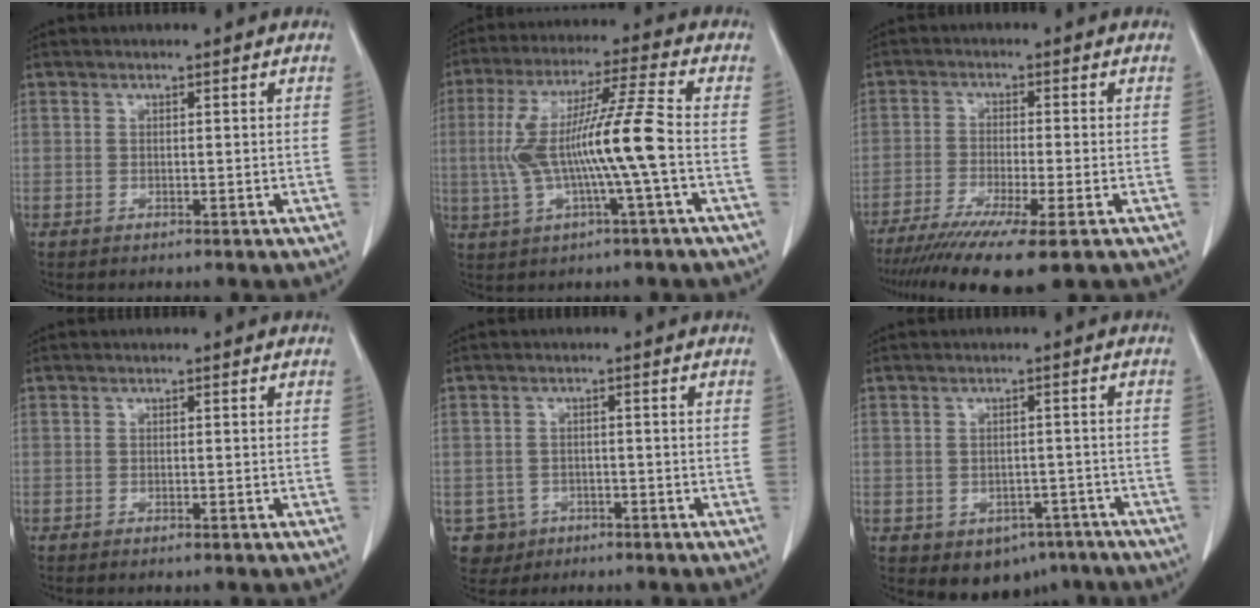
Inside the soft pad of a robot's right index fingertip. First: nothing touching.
{"total": 13.0, "force": [-1.2, -0.3, 12.9], "torque": [-0.260, 0.015, -0.025]}
{"total": 12.0, "force": [-8.3, 0.5, 8.6], "torque": [-0.146, -0.030, -0.134]}
{"total": 0.7, "force": [-0.6, 0.0, 0.4], "torque": [-0.010, -0.002, -0.008]}
{"total": 4.2, "force": [-1.9, 3.8, -0.1], "torque": [0.001, 0.011, -0.029]}
{"total": 6.7, "force": [-4.1, 4.8, 2.3], "torque": [-0.015, 0.012, -0.044]}